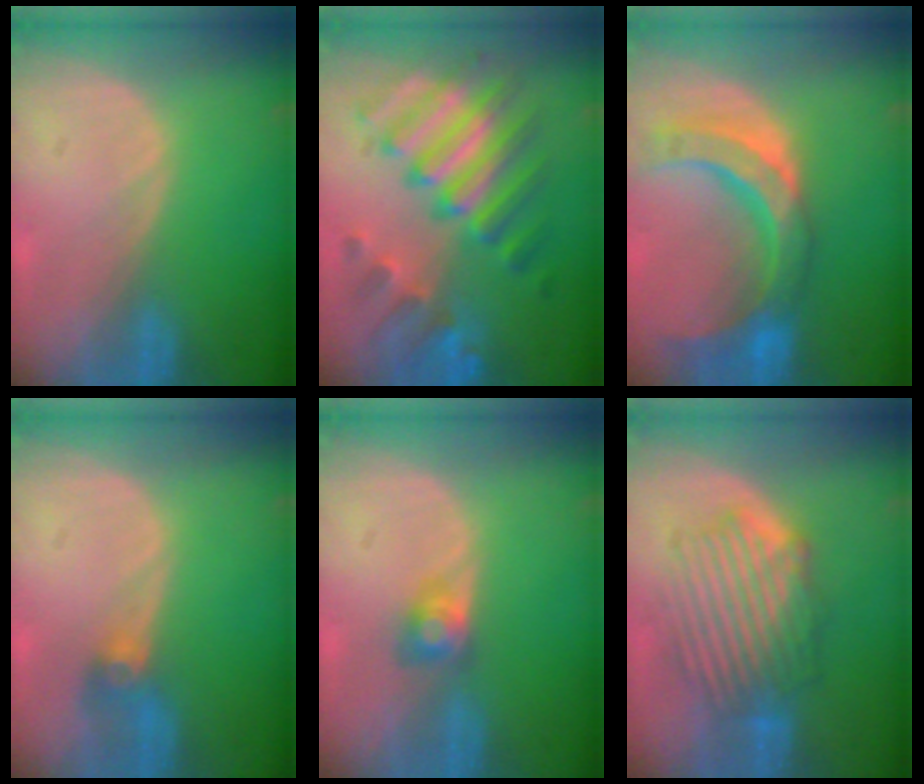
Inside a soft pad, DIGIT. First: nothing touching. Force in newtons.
{"total": 10.9, "press": 10.9, "slide": 0.9}
{"total": 11.2, "press": 9.5, "slide": 5.9}
{"total": 2.9, "press": 2.6, "slide": 1.4}
{"total": 2.6, "press": 2.5, "slide": 0.7}
{"total": 8.4, "press": 8.1, "slide": 2.2}